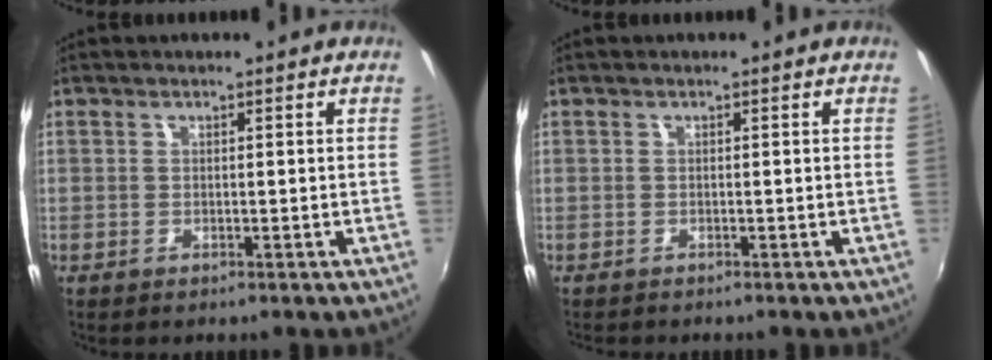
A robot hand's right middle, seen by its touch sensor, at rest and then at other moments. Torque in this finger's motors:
{"motor_torque": [1.00, -1.14, 0.15, 0.04]}